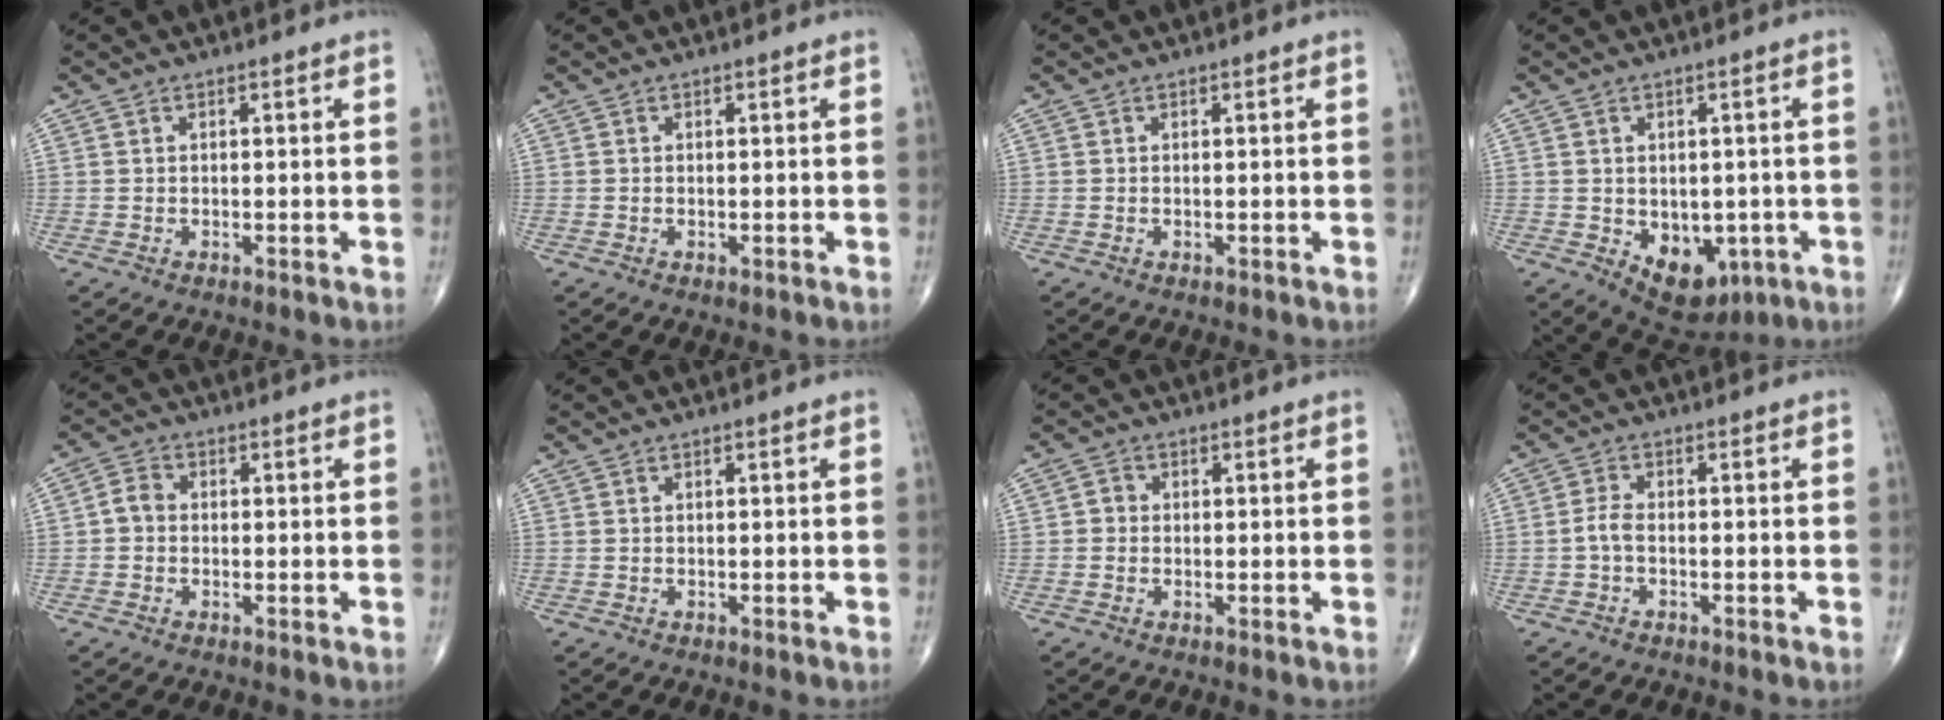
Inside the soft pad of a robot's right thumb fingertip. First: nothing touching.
{"total": 0.6, "force": [-0.2, 0.3, 0.5], "torque": [-0.010, -0.002, -0.002]}
{"total": 0.0}
{"total": 10.1, "force": [-3.1, 6.8, 6.8], "torque": [-0.067, 0.000, -0.027]}
{"total": 3.1, "force": [-0.3, 2.6, 1.6], "torque": [-0.023, 0.010, -0.012]}
{"total": 0.0}
{"total": 1.8, "force": [-0.1, 1.7, 0.7], "torque": [-0.001, 0.005, -0.006]}
{"total": 2.2, "force": [-0.7, 1.0, 1.9], "torque": [-0.041, 0.004, -0.018]}